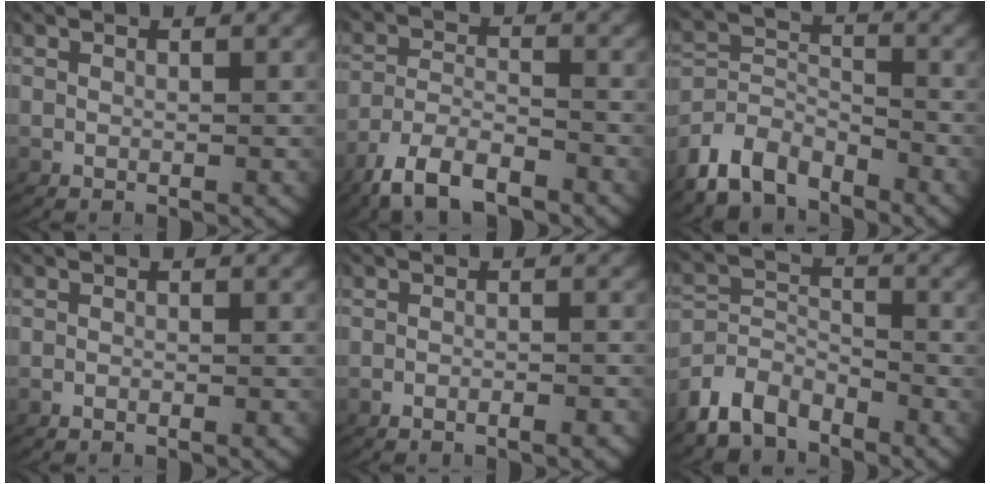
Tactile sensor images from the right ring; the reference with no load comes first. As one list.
[{"total": 5.7, "force": [-4.3, 2.6, 2.7], "torque": [-0.057, -0.013, -0.071]}, {"total": 6.9, "force": [-4.3, 4.7, 2.7], "torque": [-0.062, -0.037, -0.066]}, {"total": 0.8, "force": [-0.8, 0.0, 0.3], "torque": [-0.009, -0.005, -0.013]}, {"total": 1.5, "force": [-1.3, 0.2, 0.6], "torque": [-0.009, -0.002, -0.026]}, {"total": 6.0, "force": [-3.9, 4.0, 2.1], "torque": [-0.052, -0.034, -0.061]}]